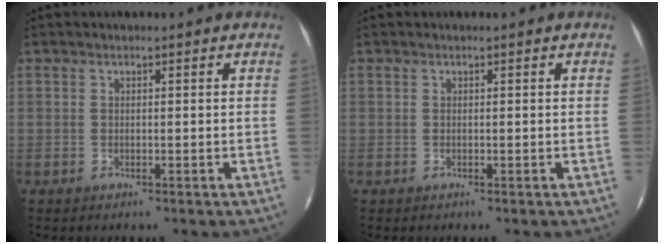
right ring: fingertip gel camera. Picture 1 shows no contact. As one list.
[{"total": 0.0}]